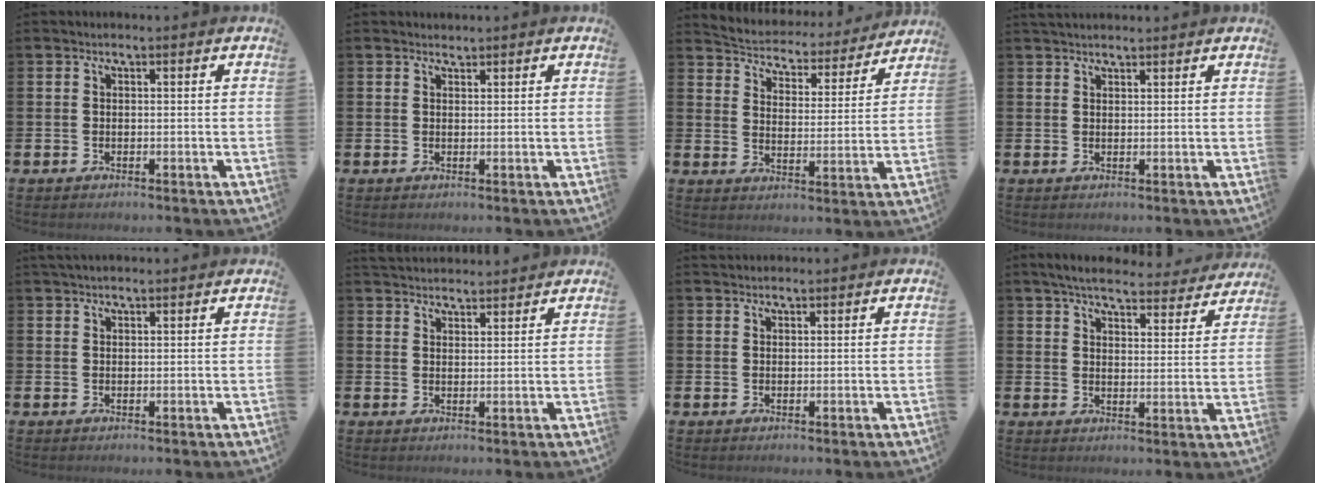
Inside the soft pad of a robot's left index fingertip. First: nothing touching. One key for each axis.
{"total": 0.9, "fx": 0.9, "fy": 0.3, "fz": -0.1, "tx": 0.009, "ty": -0.001, "tz": 0.015}
{"total": 4.5, "fx": 4.3, "fy": 1.2, "fz": 0.3, "tx": -0.030, "ty": -0.042, "tz": 0.068}
{"total": 1.7, "fx": 1.7, "fy": 0.4, "fz": 0.3, "tx": 0.000, "ty": -0.003, "tz": 0.028}
{"total": 1.7, "fx": 1.5, "fy": 0.3, "fz": 0.6, "tx": -0.004, "ty": -0.003, "tz": 0.026}
{"total": 3.2, "fx": 3.1, "fy": 0.5, "fz": 0.0, "tx": -0.006, "ty": -0.016, "tz": 0.058}
{"total": 1.3, "fx": 1.3, "fy": 0.4, "fz": 0.0, "tx": 0.008, "ty": -0.002, "tz": 0.022}
{"total": 5.6, "fx": 5.2, "fy": 0.9, "fz": 1.6, "tx": -0.042, "ty": -0.034, "tz": 0.089}